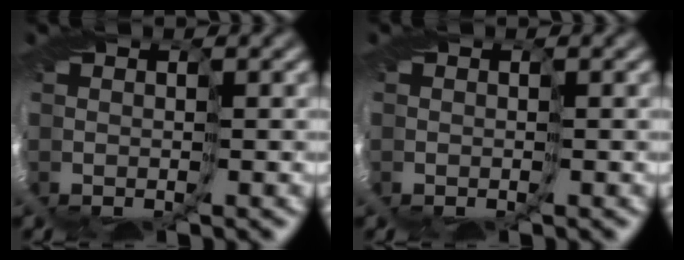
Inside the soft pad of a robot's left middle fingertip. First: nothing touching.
{"total": 0.9, "force": [-0.2, 0.8, 0.2], "torque": [0.001, -0.004, -0.001]}